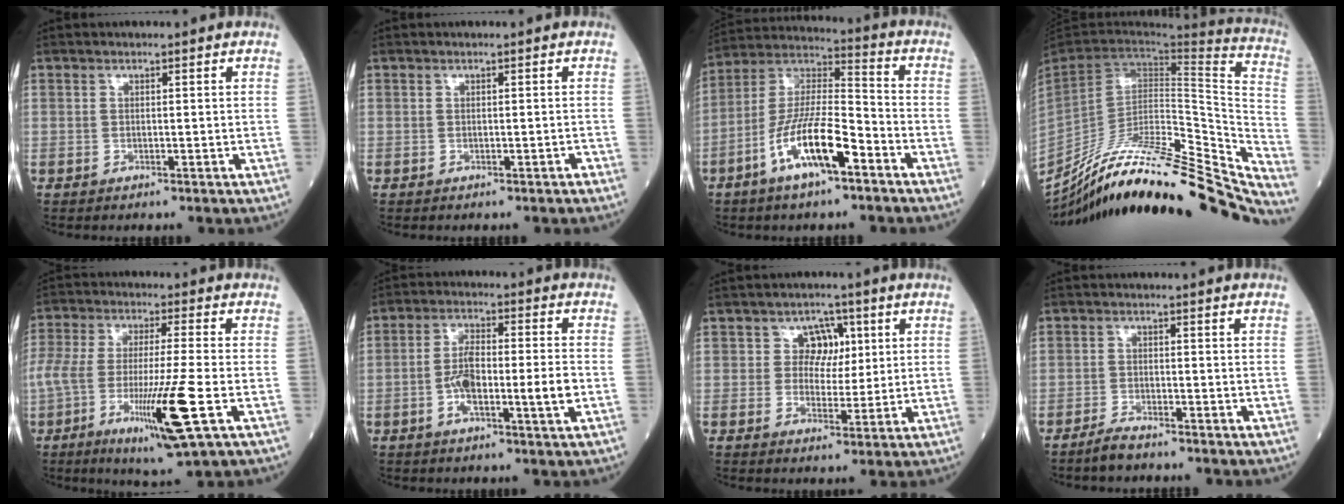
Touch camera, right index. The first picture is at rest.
{"total": 0.0}
{"total": 13.7, "force": [-6.5, 3.1, 11.6], "torque": [-0.228, 0.003, -0.121]}
{"total": 35.5, "force": [-31.4, 3.0, 16.2], "torque": [-0.166, -0.030, -0.454]}
{"total": 15.3, "force": [-5.6, 0.7, 14.2], "torque": [-0.290, -0.021, -0.100]}
{"total": 8.7, "force": [-2.0, 1.4, 8.4], "torque": [-0.156, 0.015, -0.037]}
{"total": 4.7, "force": [1.4, 3.9, 2.2], "torque": [-0.017, 0.010, 0.020]}
{"total": 2.6, "force": [-2.4, 0.4, 1.1], "torque": [-0.024, -0.002, -0.046]}